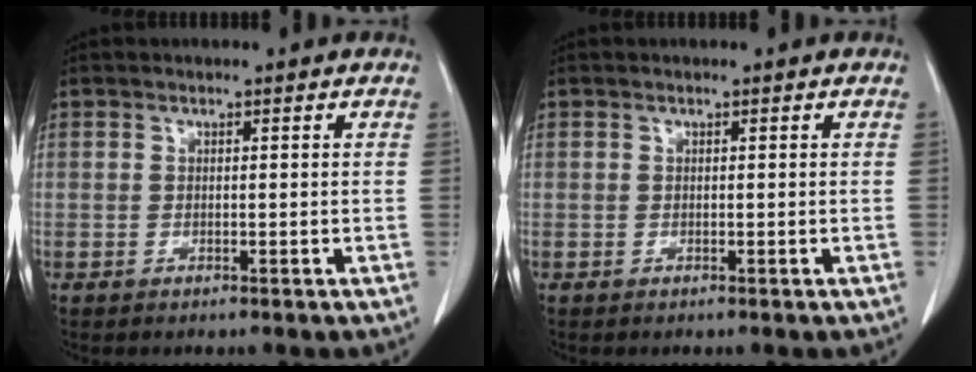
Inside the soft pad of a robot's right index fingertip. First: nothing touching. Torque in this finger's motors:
{"motor_torque": [-0.06, 0.05, -0.01, 0.00]}